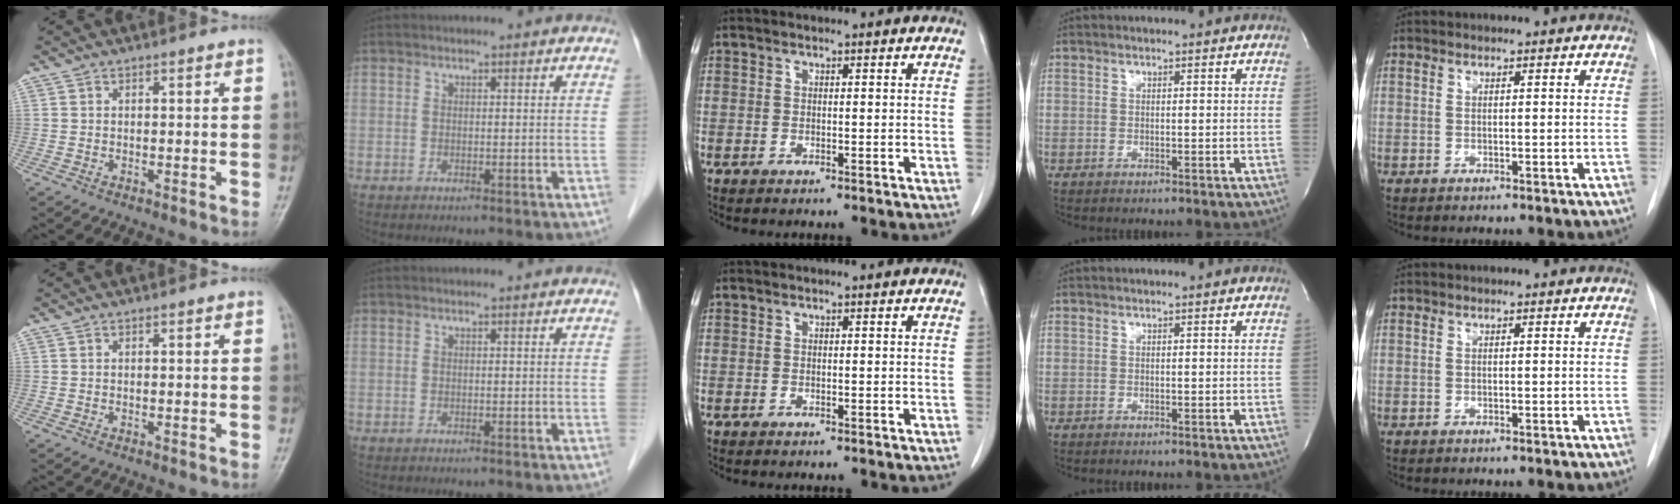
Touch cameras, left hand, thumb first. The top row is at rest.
{}